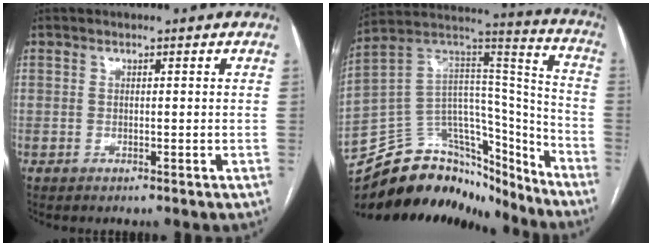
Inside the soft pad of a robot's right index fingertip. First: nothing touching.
{"total": 25.2, "force": [-21.8, 10.4, 7.0], "torque": [-0.139, 0.069, -0.339]}